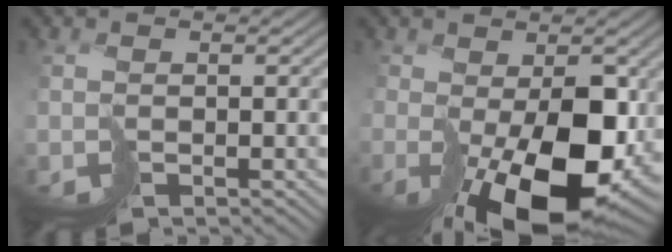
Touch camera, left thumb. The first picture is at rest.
{"total": 13.2, "force": [-2.5, 7.1, 10.9], "torque": [-0.160, -0.040, -0.015]}